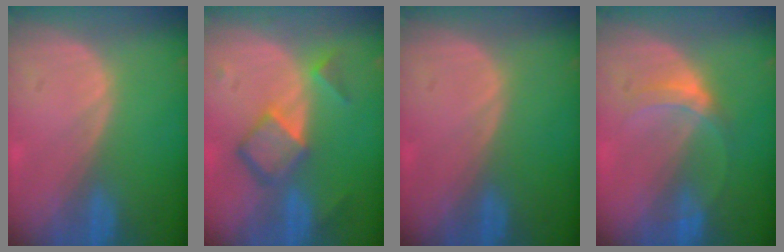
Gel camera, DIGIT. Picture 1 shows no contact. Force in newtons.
{"total": 6.9, "press": 5.9, "slide": 3.6}
{"total": 0.0}
{"total": 4.0, "press": 3.7, "slide": 1.6}